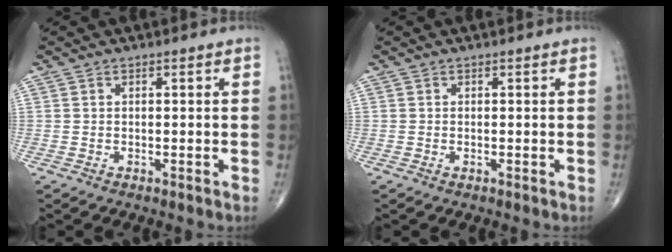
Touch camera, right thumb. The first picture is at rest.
{"total": 0.0}